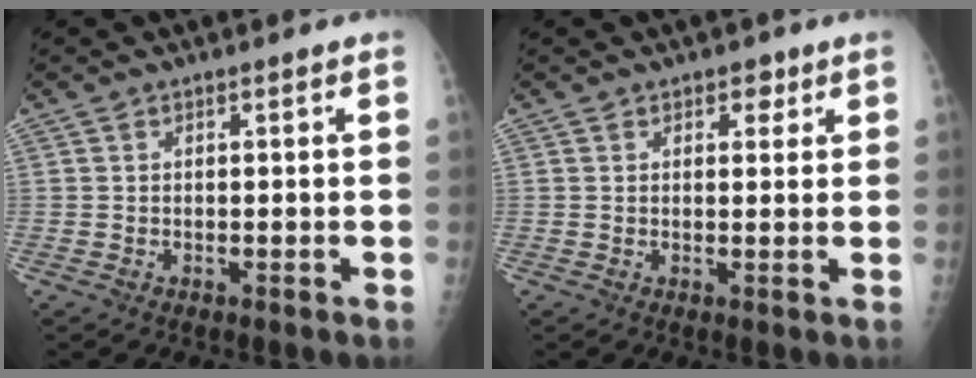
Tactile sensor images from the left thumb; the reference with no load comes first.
{"total": 2.9, "force": [1.6, 1.9, 1.4], "torque": [0.002, -0.005, 0.018]}